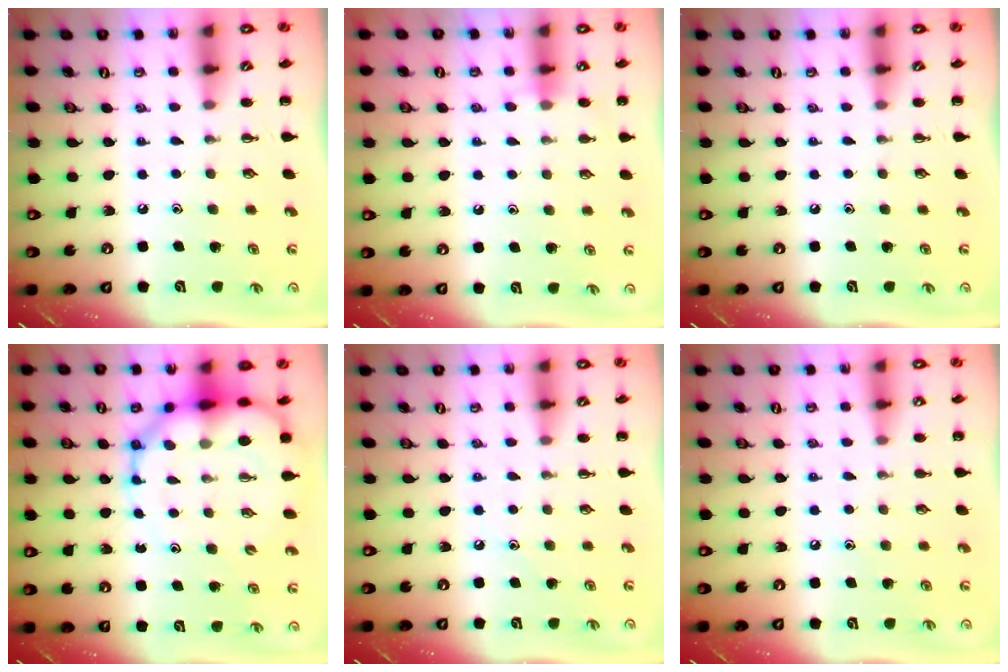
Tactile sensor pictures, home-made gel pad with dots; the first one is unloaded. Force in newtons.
{"total": 7.5, "press": 7.1, "slide": 2.2}
{"total": 0.0}
{"total": 14.1, "press": 13.6, "slide": 3.9}
{"total": 7.0, "press": 6.6, "slide": 2.2}
{"total": 4.9, "press": 4.7, "slide": 1.4}